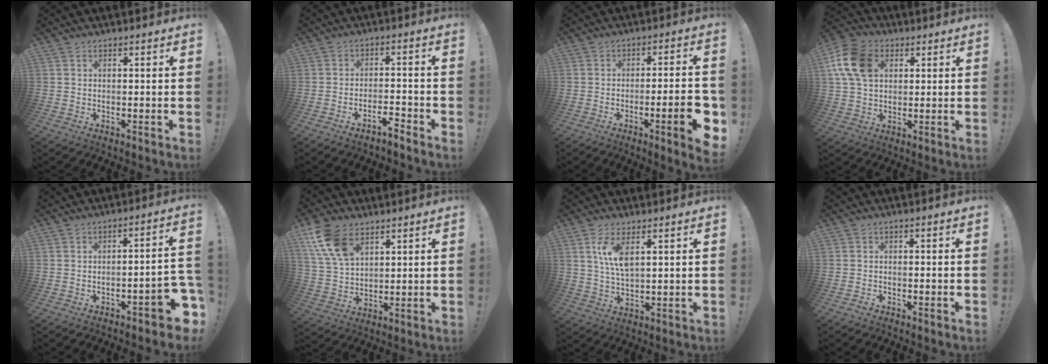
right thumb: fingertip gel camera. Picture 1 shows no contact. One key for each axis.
{"total": 4.2, "fx": -3.5, "fy": 0.7, "fz": 2.1, "tx": -0.029, "ty": 0.018, "tz": -0.061}
{"total": 11.5, "fx": -3.7, "fy": 1.9, "fz": 10.7, "tx": -0.141, "ty": 0.006, "tz": -0.051}
{"total": 14.1, "fx": 4.2, "fy": 10.4, "fz": 8.6, "tx": -0.166, "ty": 0.001, "tz": 0.084}
{"total": 9.5, "fx": -5.5, "fy": 1.9, "fz": 7.5, "tx": -0.098, "ty": 0.023, "tz": -0.094}
{"total": 12.9, "fx": 7.2, "fy": 7.6, "fz": 7.5, "tx": -0.151, "ty": -0.028, "tz": 0.140}
{"total": 7.6, "fx": 3.2, "fy": 2.8, "fz": 6.3, "tx": -0.118, "ty": -0.013, "tz": 0.053}
{"total": 1.5, "fx": -1.4, "fy": 0.3, "fz": 0.4, "tx": -0.008, "ty": 0.005, "tz": -0.024}